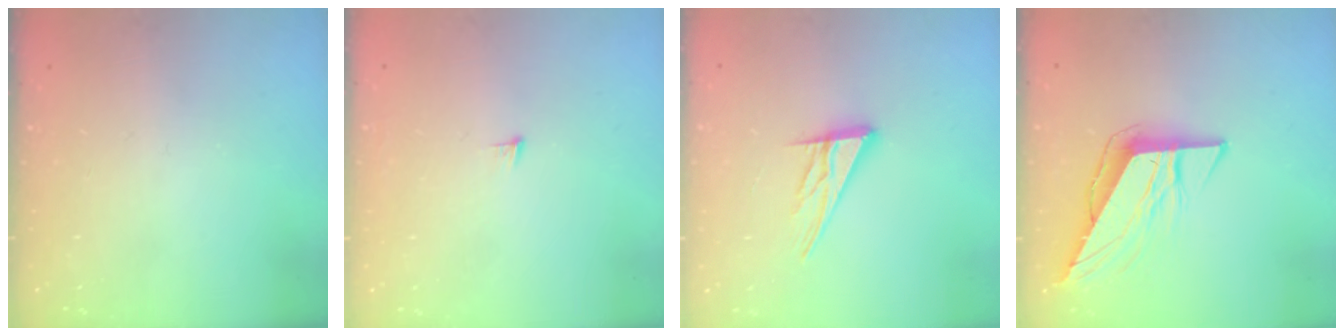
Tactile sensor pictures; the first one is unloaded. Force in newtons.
{"total": 3.6, "press": 3.5, "slide": 0.3}
{"total": 11.6, "press": 11.5, "slide": 1.0}
{"total": 9.3, "press": 9.3, "slide": 0.5}